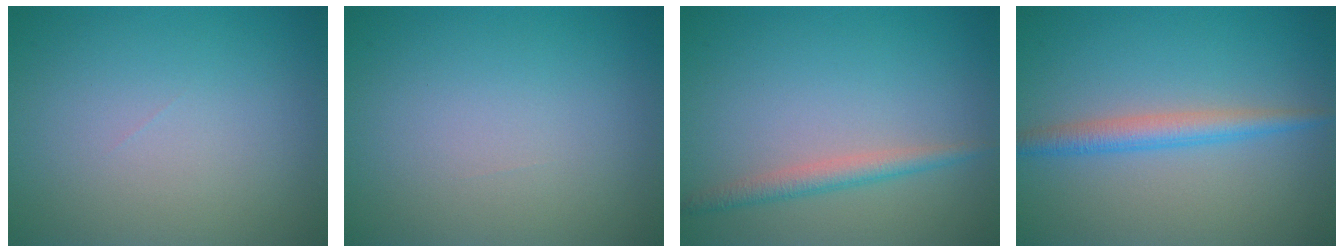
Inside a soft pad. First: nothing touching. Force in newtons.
{"total": 0.0}
{"total": 2.0, "press": 2.0, "slide": 0.0}
{"total": 2.7, "press": 2.7, "slide": 0.1}